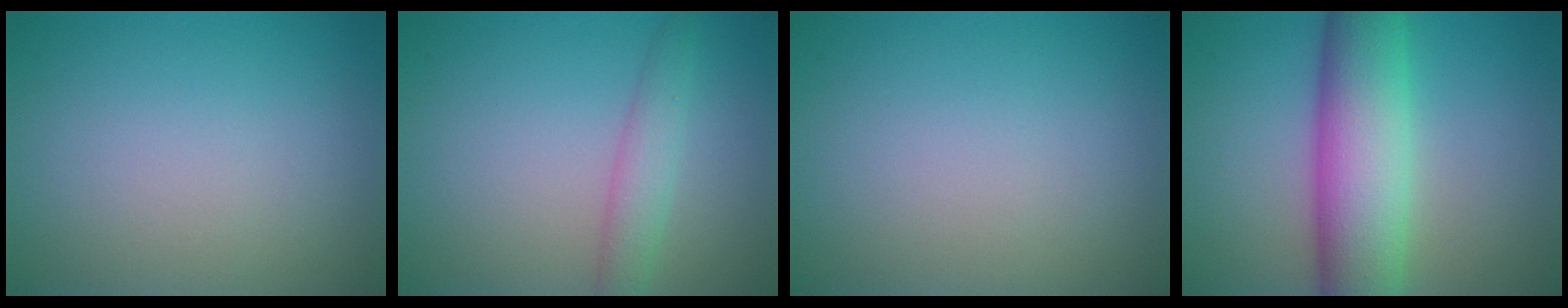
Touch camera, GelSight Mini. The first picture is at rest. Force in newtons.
{"total": 2.6, "press": 2.6, "slide": 0.1}
{"total": 0.0}
{"total": 9.4, "press": 9.4, "slide": 0.4}